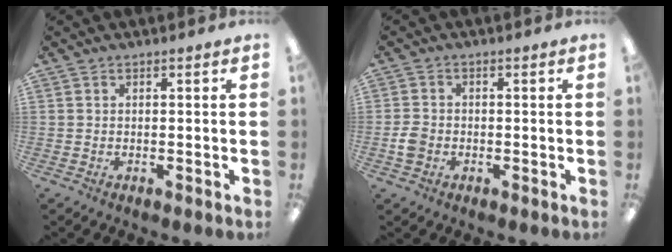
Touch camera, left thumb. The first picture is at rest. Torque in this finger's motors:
{"motor_torque": [-0.10, 0.12, 0.15, -0.15, 0.01]}